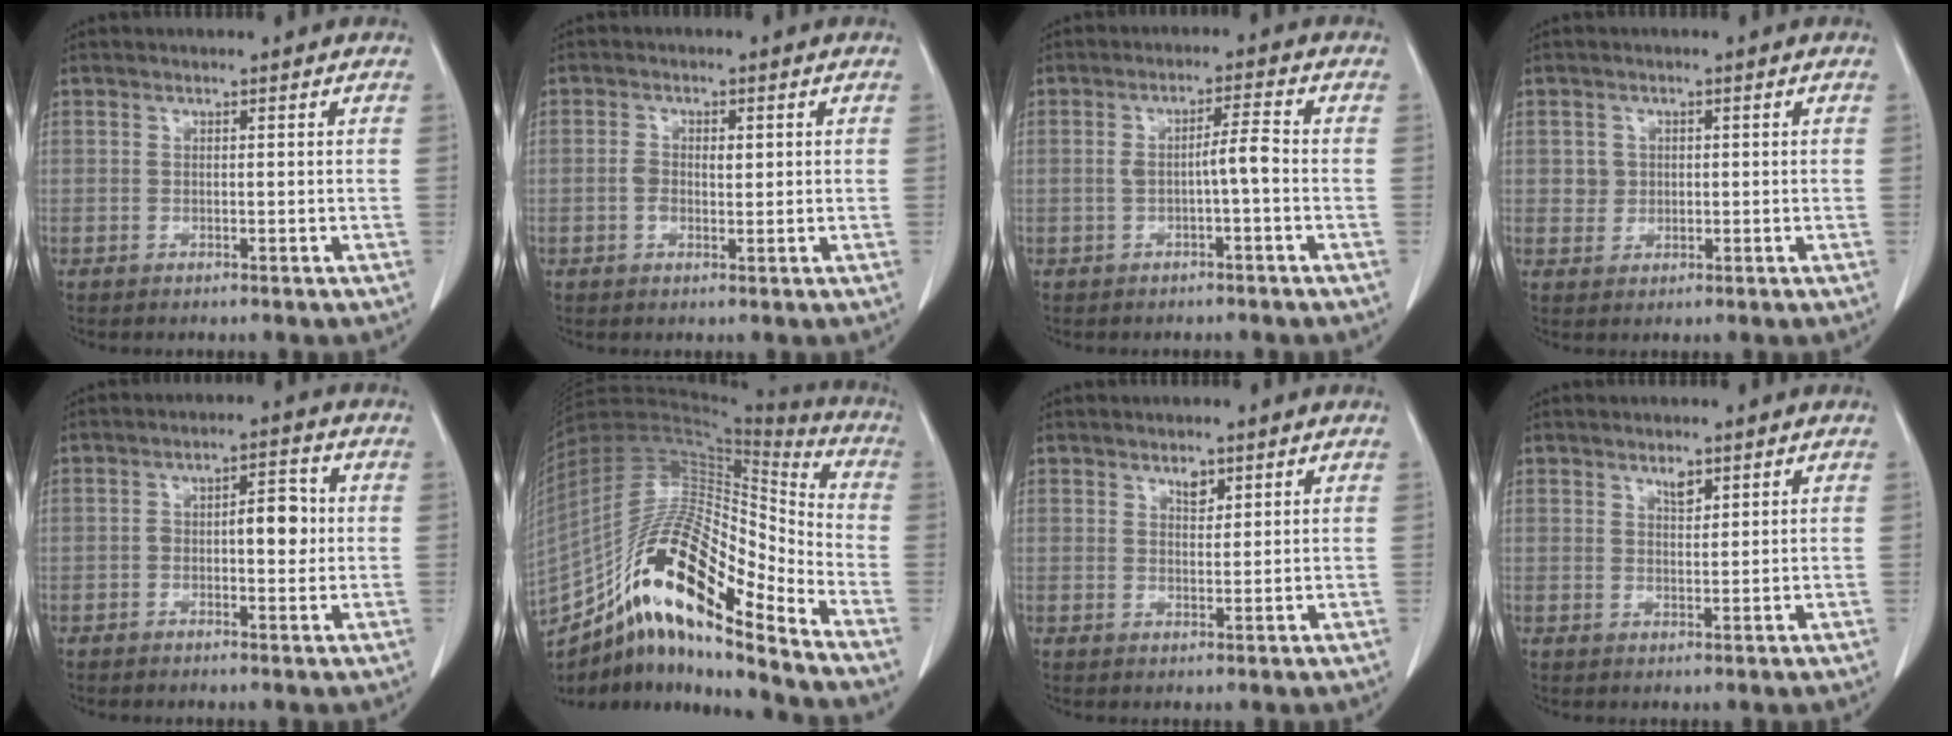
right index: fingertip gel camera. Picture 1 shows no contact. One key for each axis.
{"total": 3.0, "fx": 0.1, "fy": 1.8, "fz": 2.4, "tx": -0.047, "ty": 0.009, "tz": 0.004}
{"total": 3.8, "fx": -0.7, "fy": 0.2, "fz": 3.8, "tx": -0.063, "ty": 0.011, "tz": -0.010}
{"total": 2.5, "fx": 0.5, "fy": 2.4, "fz": 0.5, "tx": -0.002, "ty": 0.003, "tz": 0.011}
{"total": 5.4, "fx": 0.0, "fy": 2.2, "fz": 4.9, "tx": -0.071, "ty": 0.019, "tz": 0.000}
{"total": 23.9, "fx": -14.0, "fy": 5.5, "fz": 18.5, "tx": -0.363, "ty": 0.006, "tz": -0.249}
{"total": 2.1, "fx": 1.5, "fy": 1.0, "fz": 1.1, "tx": -0.015, "ty": -0.003, "tz": 0.027}
{"total": 2.0, "fx": 1.5, "fy": 0.8, "fz": 1.1, "tx": -0.018, "ty": -0.002, "tz": 0.028}